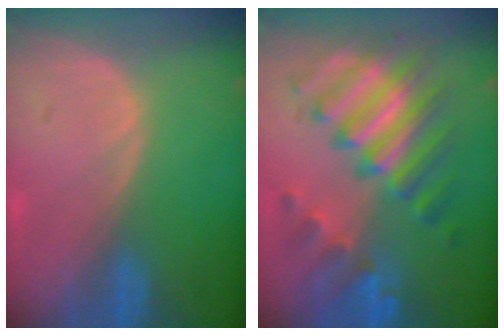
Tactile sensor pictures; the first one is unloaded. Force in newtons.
{"total": 10.5, "press": 10.5, "slide": 0.9}